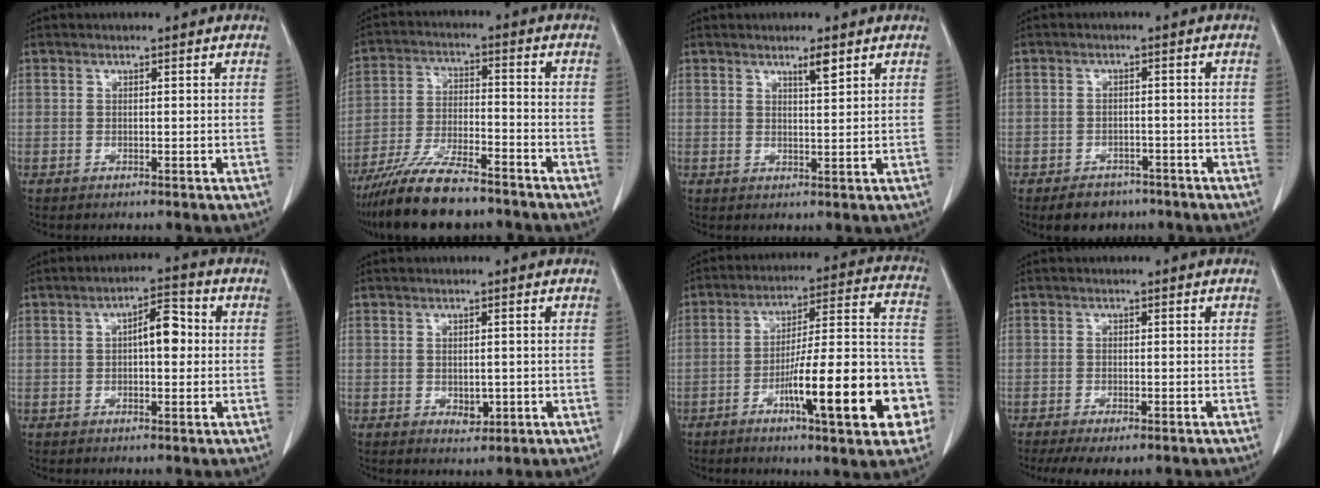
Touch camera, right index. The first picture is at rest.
{"total": 12.4, "force": [-10.3, 2.3, 6.4], "torque": [-0.117, -0.019, -0.180]}
{"total": 2.4, "force": [1.7, 0.2, 1.7], "torque": [-0.033, -0.002, 0.029]}
{"total": 4.7, "force": [-3.5, 3.0, 1.2], "torque": [-0.016, 0.005, -0.048]}
{"total": 5.2, "force": [0.5, 1.9, 4.8], "torque": [-0.074, 0.017, 0.005]}
{"total": 2.2, "force": [-0.4, 1.5, 1.6], "torque": [-0.021, -0.001, 0.000]}
{"total": 20.3, "force": [-7.7, 2.8, 18.6], "torque": [-0.231, 0.022, -0.106]}
{"total": 6.4, "force": [-4.7, 1.9, 3.8], "torque": [-0.052, -0.012, -0.070]}